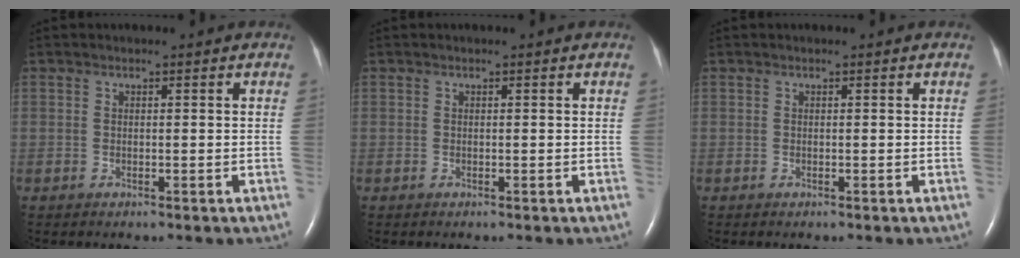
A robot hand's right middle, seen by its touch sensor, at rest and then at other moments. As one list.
[{"total": 0.0}, {"total": 0.0}]